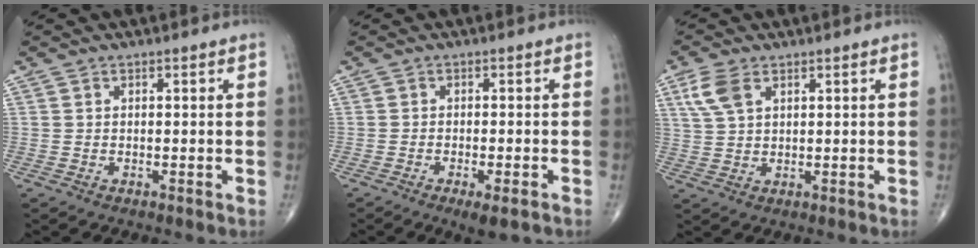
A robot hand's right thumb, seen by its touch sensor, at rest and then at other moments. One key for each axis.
{"total": 4.1, "fx": -2.4, "fy": 1.0, "fz": 3.1, "tx": -0.049, "ty": 0.000, "tz": -0.034}
{"total": 5.4, "fx": 2.5, "fy": 3.0, "fz": 3.7, "tx": -0.085, "ty": 0.003, "tz": 0.056}